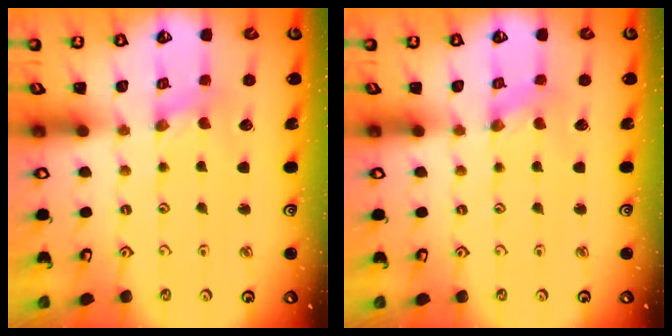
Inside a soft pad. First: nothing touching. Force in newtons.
{"total": 0.0}